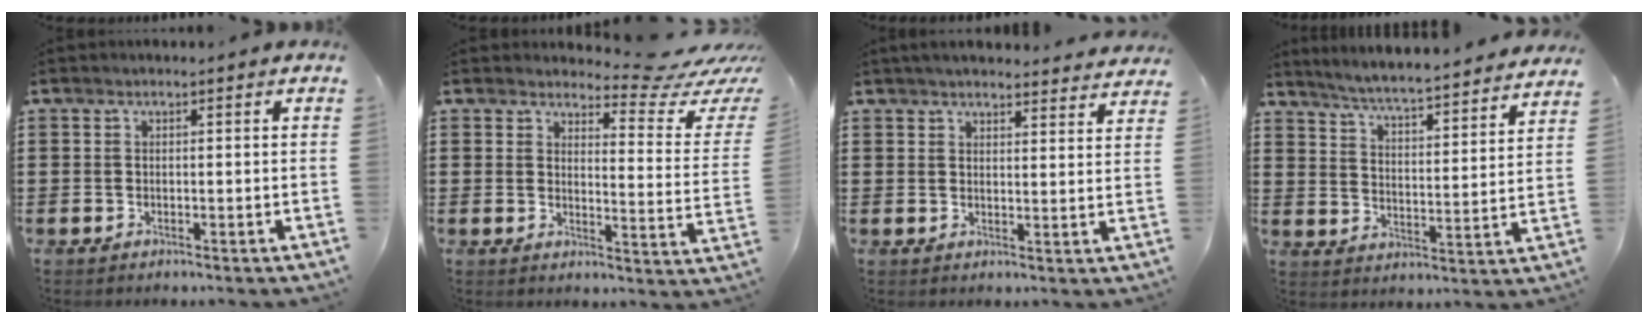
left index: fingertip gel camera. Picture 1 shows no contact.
{"total": 6.1, "force": [5.3, 0.9, 2.9], "torque": [-0.049, -0.043, 0.084]}
{"total": 3.5, "force": [3.4, 0.1, 0.7], "torque": [-0.016, -0.019, 0.061]}
{"total": 4.8, "force": [4.6, -0.8, 1.0], "torque": [-0.043, -0.042, 0.074]}